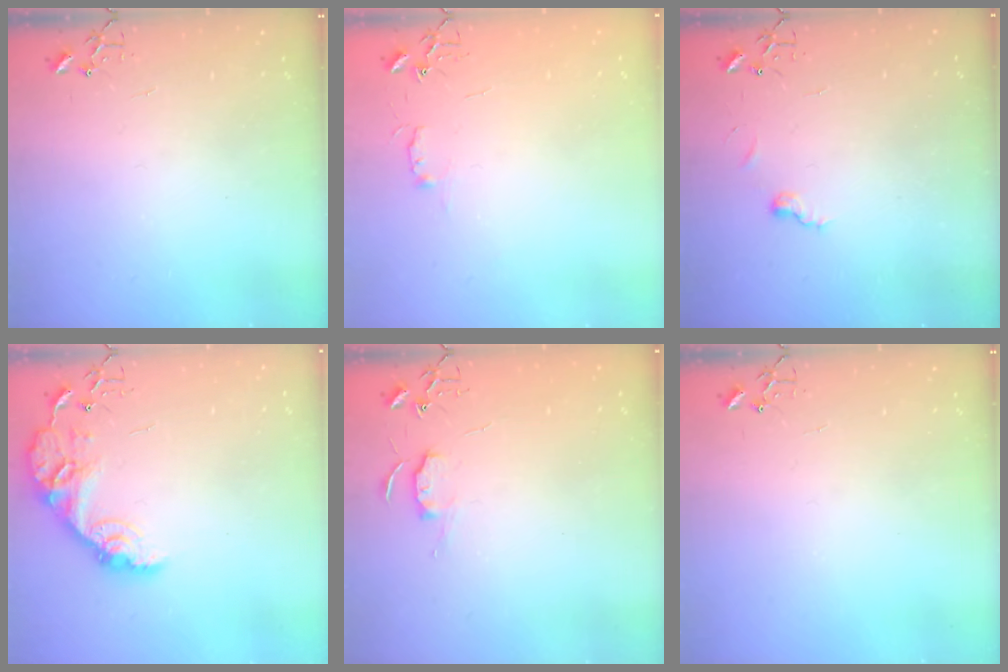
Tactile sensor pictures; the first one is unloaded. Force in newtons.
{"total": 4.4, "press": 4.4, "slide": 0.6}
{"total": 5.5, "press": 5.5, "slide": 0.6}
{"total": 14.5, "press": 14.5, "slide": 1.0}
{"total": 5.7, "press": 5.7, "slide": 0.6}
{"total": 0.0}